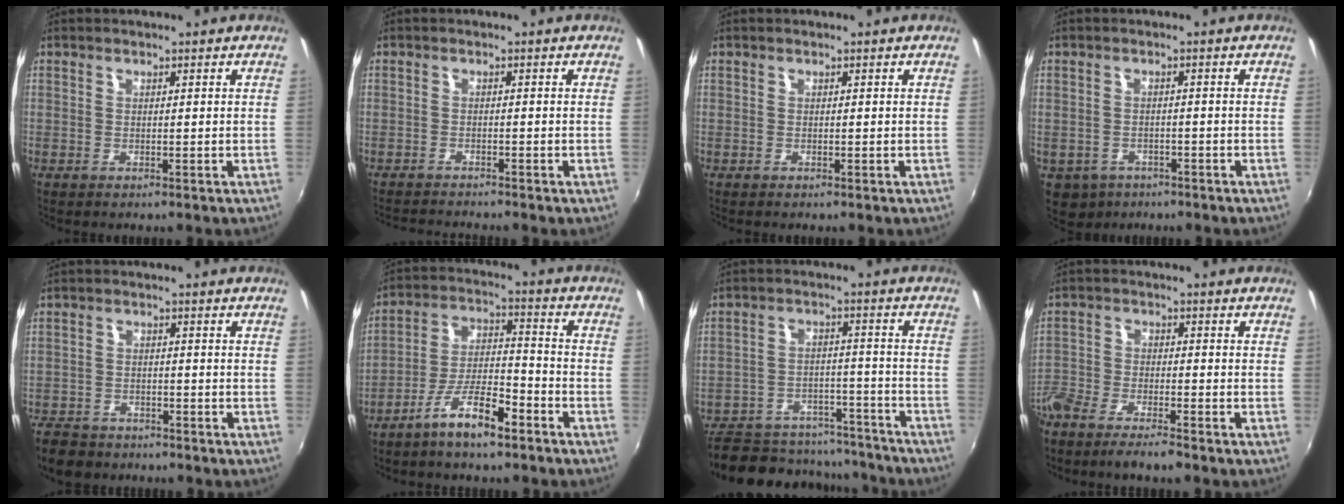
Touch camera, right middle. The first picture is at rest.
{"total": 4.3, "force": [-4.2, -0.3, 0.9], "torque": [-0.032, -0.015, -0.076]}
{"total": 0.0}
{"total": 6.7, "force": [-3.5, 5.2, 2.4], "torque": [-0.065, -0.015, -0.046]}
{"total": 8.8, "force": [-7.0, 4.5, 2.7], "torque": [-0.086, -0.007, -0.118]}
{"total": 9.3, "force": [-6.6, 2.4, 6.1], "torque": [-0.122, 0.010, -0.115]}
{"total": 22.2, "force": [-18.0, 9.6, 8.6], "torque": [-0.188, 0.009, -0.230]}
{"total": 8.2, "force": [-6.8, 1.5, 4.2], "torque": [-0.112, -0.019, -0.131]}